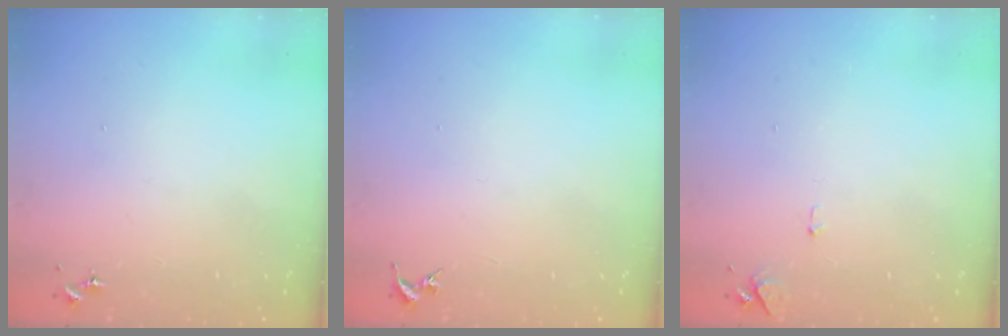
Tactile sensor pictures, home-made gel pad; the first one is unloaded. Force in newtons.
{"total": 0.0}
{"total": 5.6, "press": 5.5, "slide": 0.8}